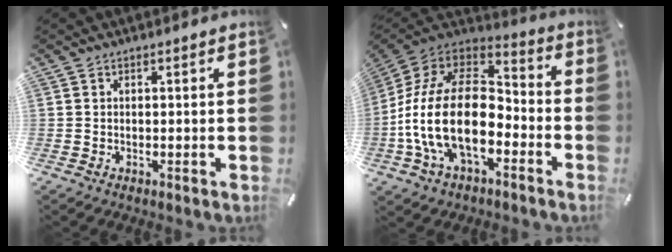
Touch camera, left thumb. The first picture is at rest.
{"total": 22.3, "force": [-6.8, 13.1, 16.7], "torque": [-0.347, 0.034, -0.109]}